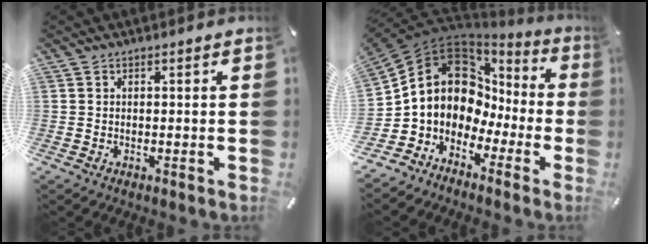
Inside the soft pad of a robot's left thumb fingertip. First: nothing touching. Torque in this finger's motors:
{"motor_torque": [1.01, 3.78, 0.86, -0.09, 0.27]}